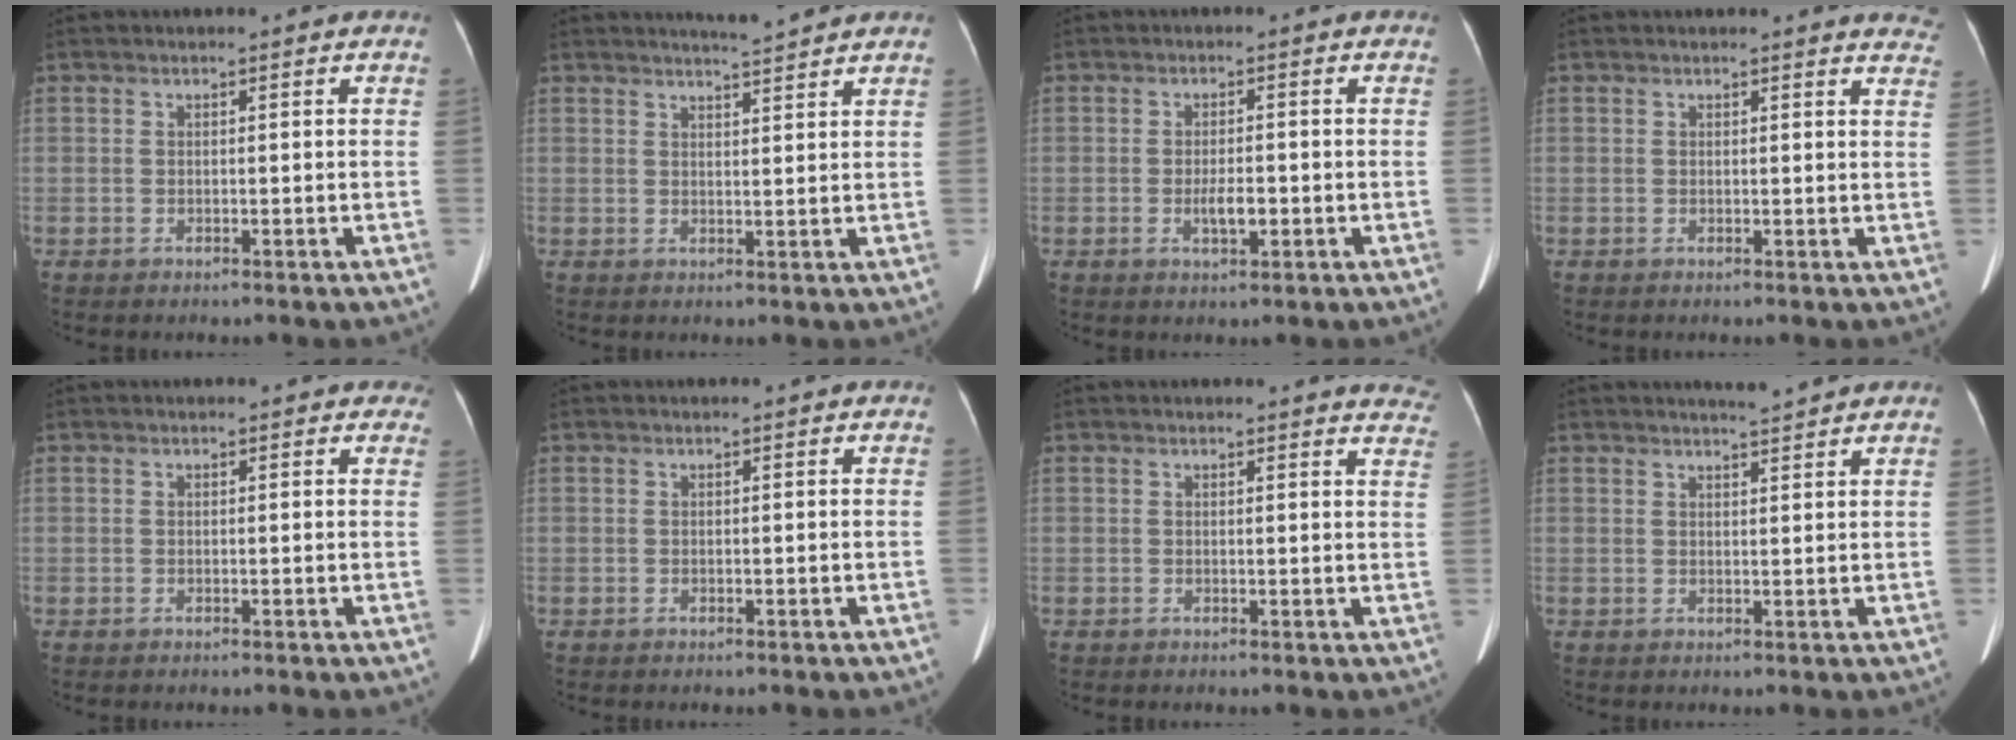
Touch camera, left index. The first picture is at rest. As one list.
[{"total": 3.8, "force": [3.5, -0.8, 1.0], "torque": [-0.019, -0.003, 0.053]}, {"total": 3.0, "force": [-0.9, 0.9, 2.7], "torque": [-0.051, 0.001, -0.013]}, {"total": 5.2, "force": [5.1, 0.8, 0.7], "torque": [0.012, -0.025, 0.022]}, {"total": 1.4, "force": [1.1, 0.8, 0.2], "torque": [0.010, -0.003, -0.004]}, {"total": 0.0}, {"total": 6.4, "force": [6.2, 1.1, 0.6], "torque": [0.024, -0.030, 0.030]}, {"total": 3.0, "force": [2.9, -0.3, 1.0], "torque": [-0.016, 0.000, 0.043]}]